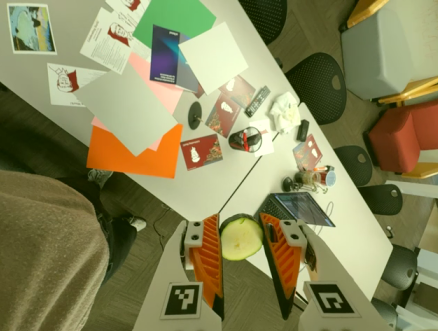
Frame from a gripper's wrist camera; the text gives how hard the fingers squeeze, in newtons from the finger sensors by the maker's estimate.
{"total": 11.3, "left": 11.8, "right": 10.9}